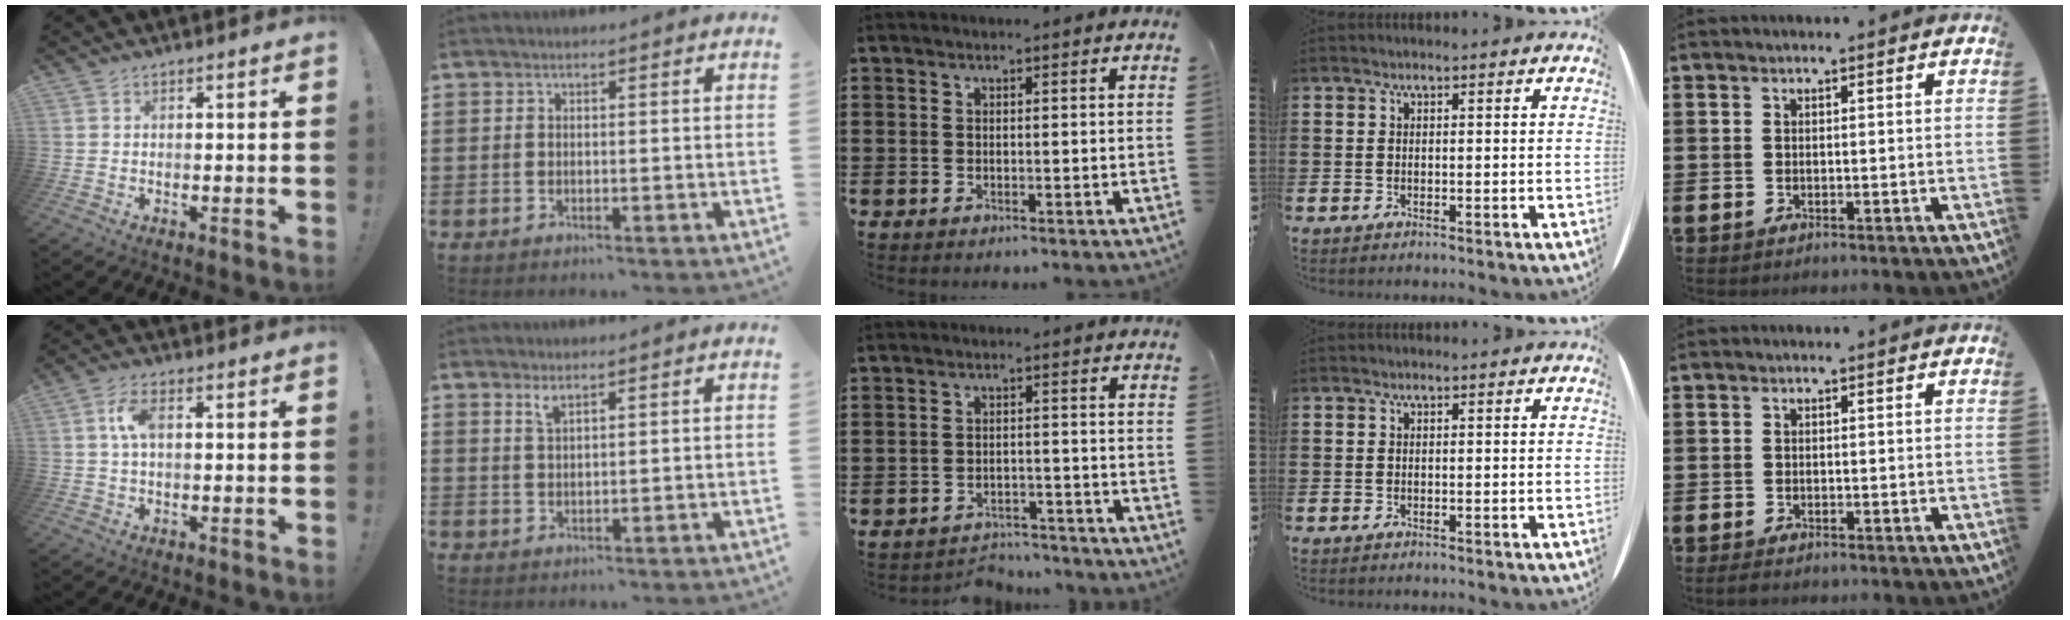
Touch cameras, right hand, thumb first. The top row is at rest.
{"thumb": {"total": 5.6, "force": [0.9, 2.7, 4.8], "torque": [-0.081, 0.007, 0.015]}, "index": {"total": 2.0, "force": [1.5, 0.5, 1.2], "torque": [-0.027, 0.002, 0.027]}, "middle": {"total": 3.1, "force": [-3.1, 0.4, 0.1], "torque": [-0.009, -0.004, -0.064]}, "little": {"total": 0.6, "force": [-0.4, 0.3, 0.4], "torque": [-0.009, 0.001, -0.009]}}